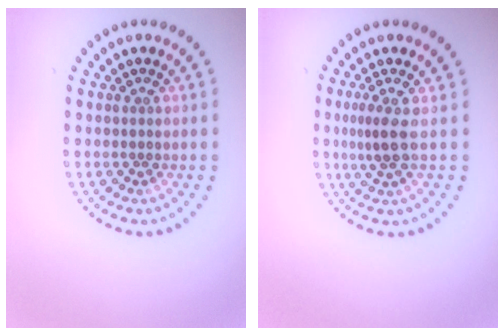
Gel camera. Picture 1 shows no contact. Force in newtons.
{"total": 2.2, "press": 1.6, "slide": 1.6}